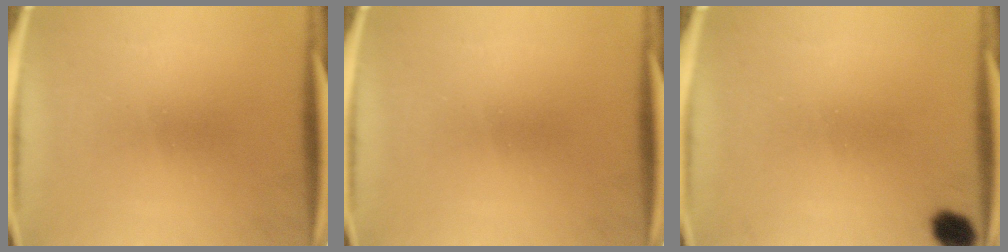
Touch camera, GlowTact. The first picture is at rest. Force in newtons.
{"total": 0.0}
{"total": 4.4}